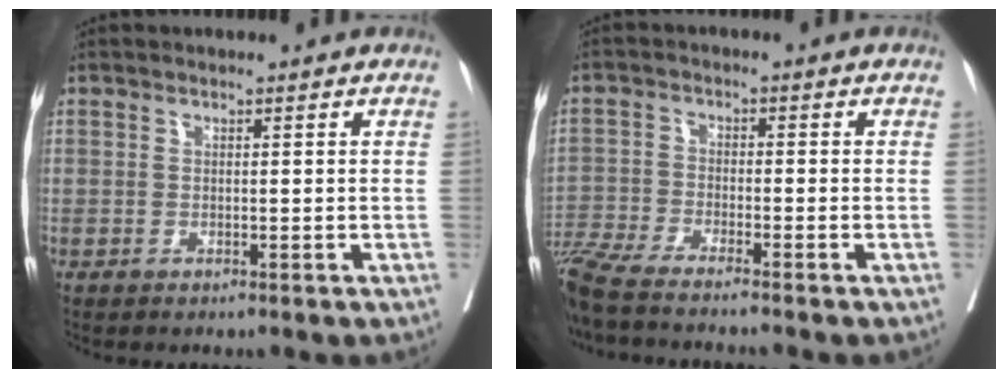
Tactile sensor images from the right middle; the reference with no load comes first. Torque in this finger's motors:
{"motor_torque": [0.14, -1.29, 0.13, 0.05]}